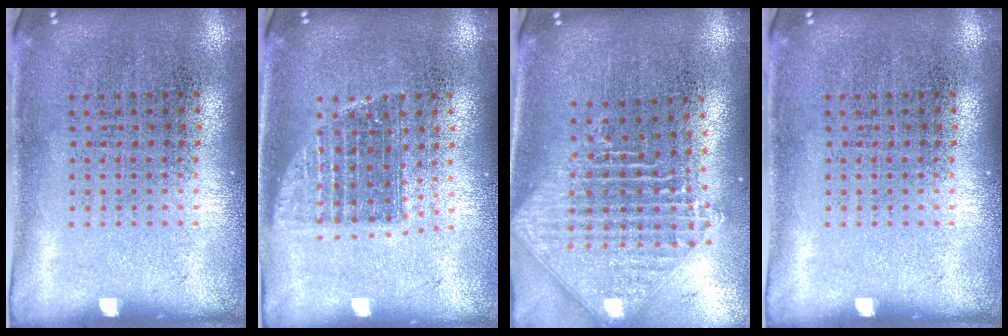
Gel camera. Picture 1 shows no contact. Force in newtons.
{"total": 1.2, "press": 1.0, "slide": 0.7}
{"total": 2.4, "press": 1.8, "slide": 1.6}
{"total": 0.0}